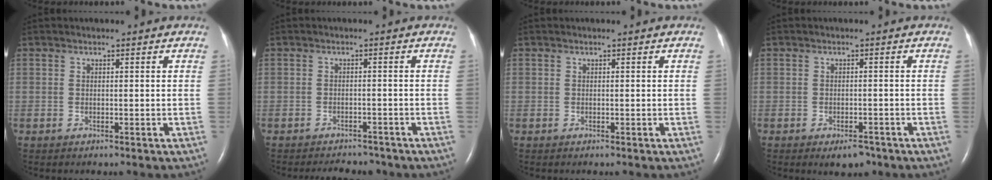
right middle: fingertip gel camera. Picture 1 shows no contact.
{"total": 5.2, "force": [-4.8, 1.8, 0.8], "torque": [-0.015, -0.004, -0.060]}
{"total": 0.0}
{"total": 3.0, "force": [-2.0, 1.4, 1.7], "torque": [-0.025, -0.002, -0.020]}